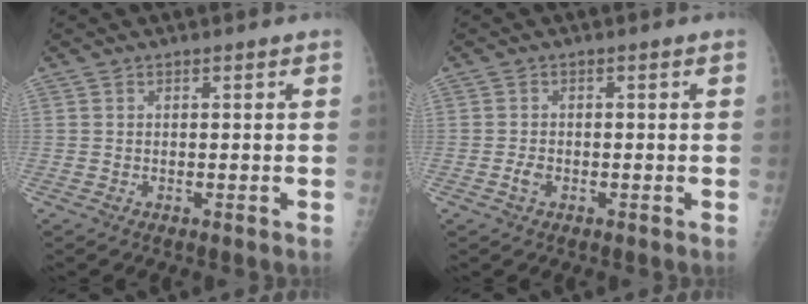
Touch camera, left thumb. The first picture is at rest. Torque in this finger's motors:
{"motor_torque": [-0.06, 0.04, 0.03, 0.01, 0.00]}